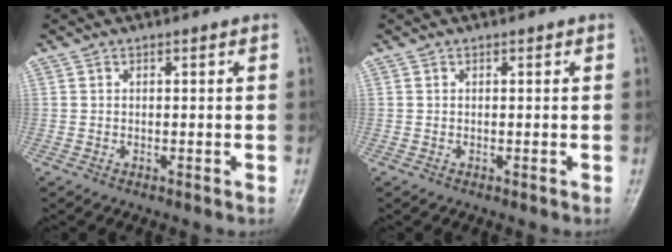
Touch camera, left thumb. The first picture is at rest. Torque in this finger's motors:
{"motor_torque": [0.01, 0.01, 0.02, -0.08, 0.00]}